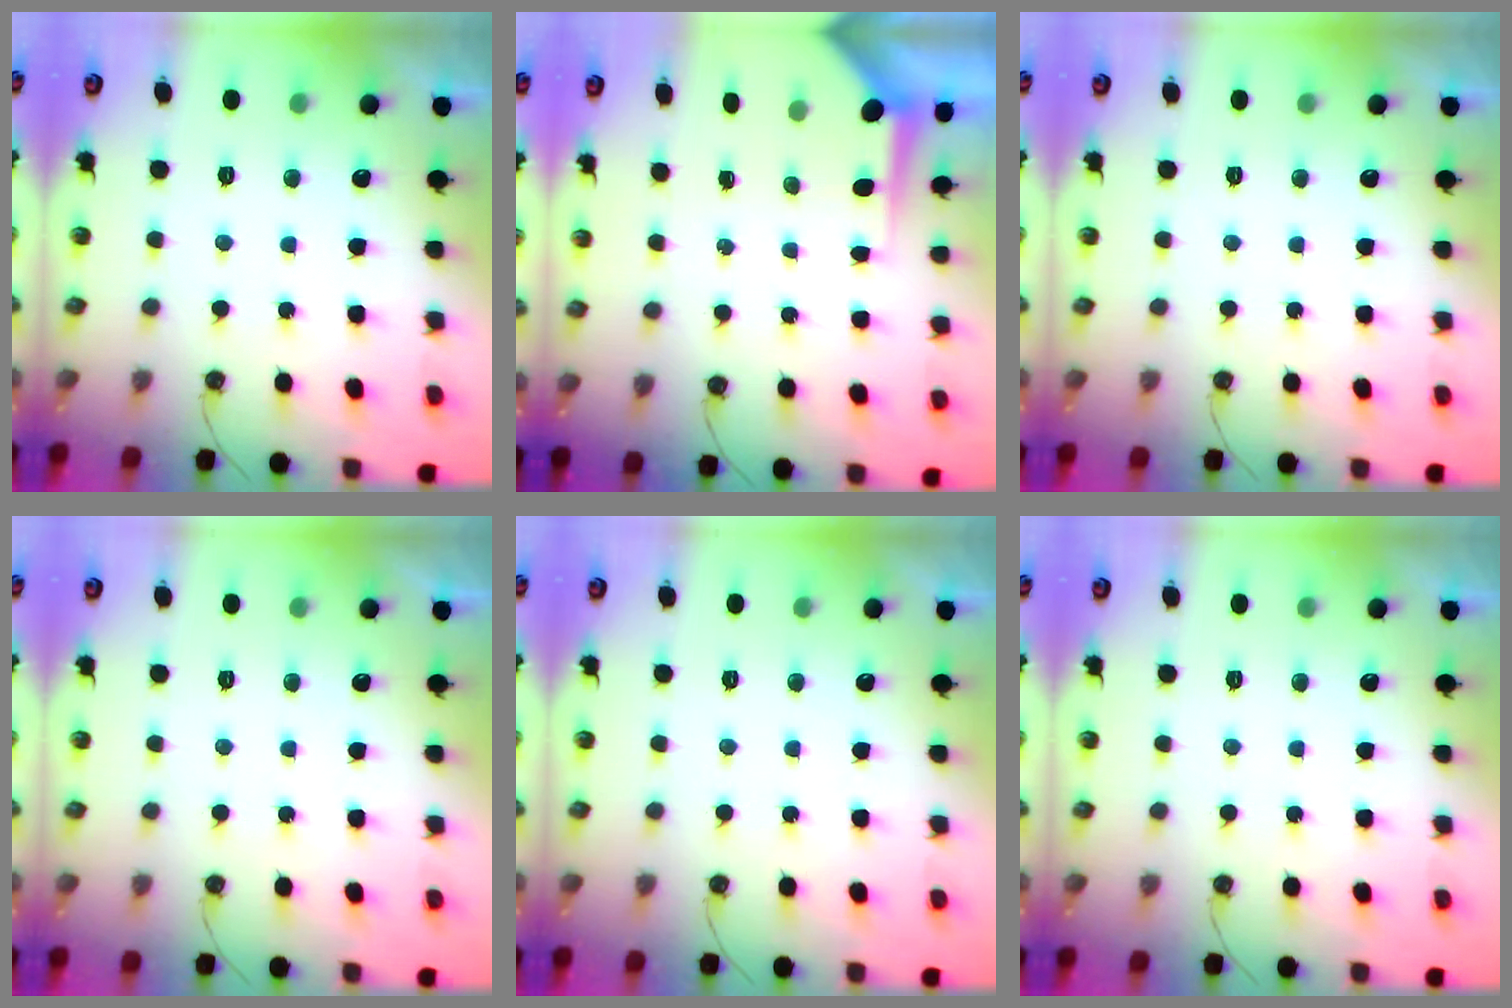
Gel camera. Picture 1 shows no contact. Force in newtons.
{"total": 5.0, "press": 5.0, "slide": 0.4}
{"total": 0.0}
{"total": 0.0}
{"total": 0.0}
{"total": 0.0}